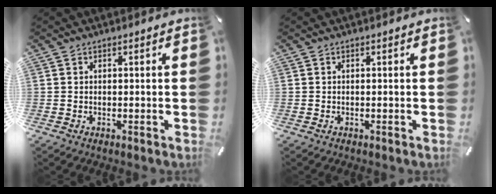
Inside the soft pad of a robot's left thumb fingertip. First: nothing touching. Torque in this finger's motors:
{"motor_torque": [0.00, 0.00, 0.00, 0.00, 0.00]}